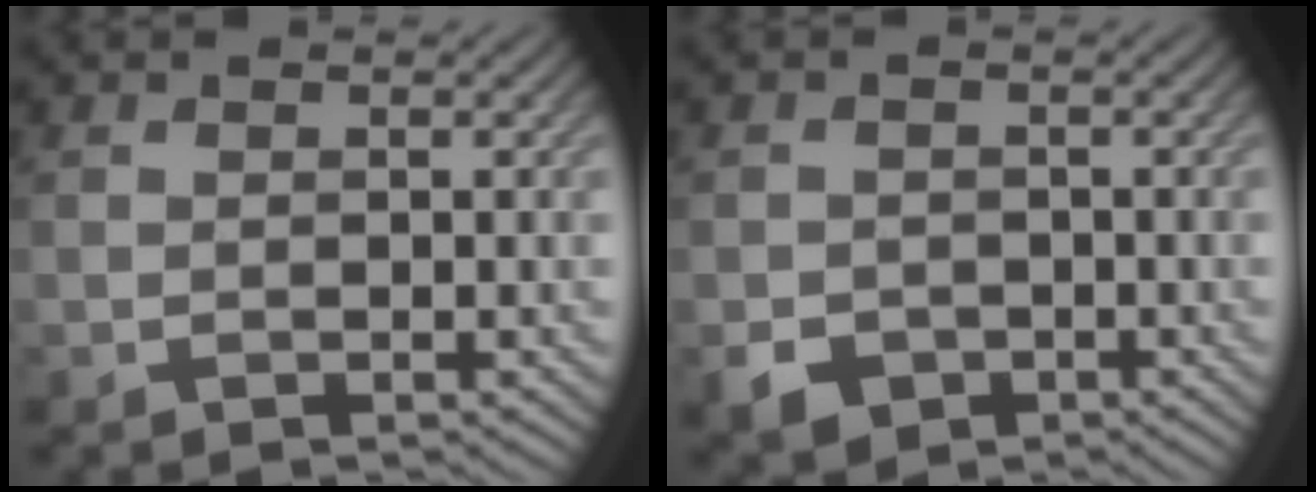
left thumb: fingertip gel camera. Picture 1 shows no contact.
{"total": 3.3, "force": [-1.7, 2.6, 1.3], "torque": [-0.028, -0.011, -0.034]}